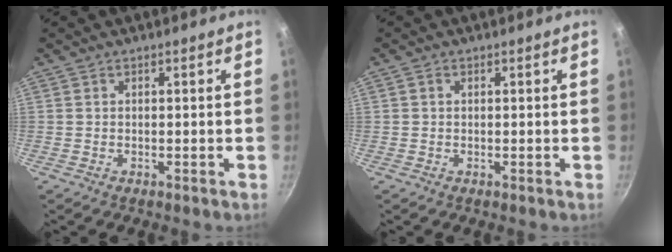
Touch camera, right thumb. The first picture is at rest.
{"total": 0.7, "force": [0.1, 0.6, 0.3], "torque": [-0.004, 0.005, 0.001]}